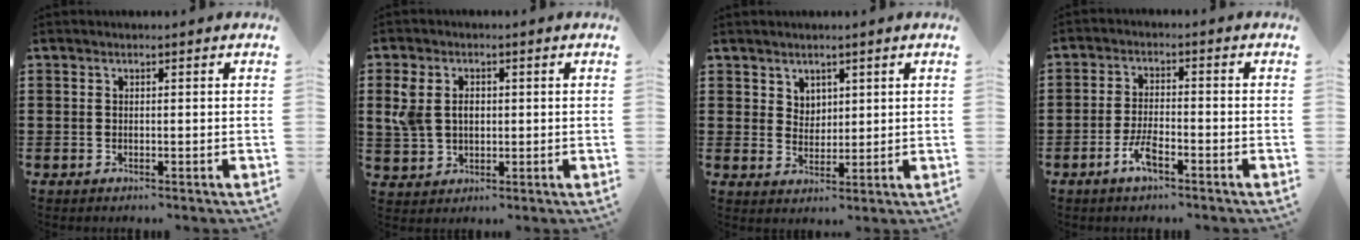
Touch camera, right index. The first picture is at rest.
{"total": 4.8, "force": [0.8, 3.5, 3.1], "torque": [-0.087, 0.008, 0.006]}
{"total": 3.2, "force": [2.3, 2.3, 0.3], "torque": [-0.015, 0.007, 0.045]}
{"total": 4.6, "force": [-2.7, 1.4, 3.5], "torque": [-0.085, -0.001, -0.057]}